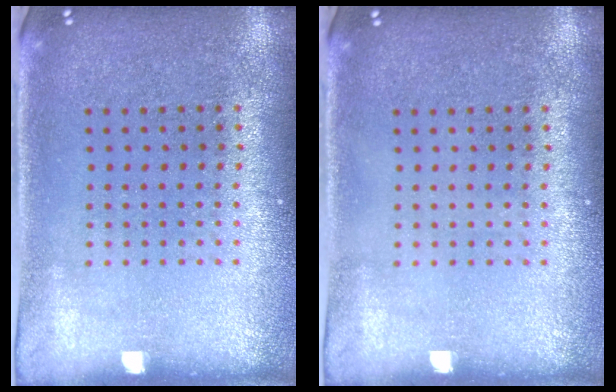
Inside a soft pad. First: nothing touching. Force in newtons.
{"total": 0.0}